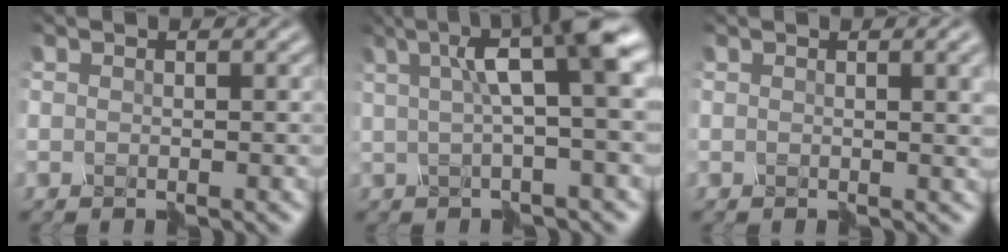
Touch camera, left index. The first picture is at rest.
{"total": 7.2, "force": [2.7, 1.3, 6.5], "torque": [-0.084, 0.028, 0.033]}
{"total": 4.6, "force": [1.1, 2.2, 3.9], "torque": [-0.022, 0.012, 0.014]}